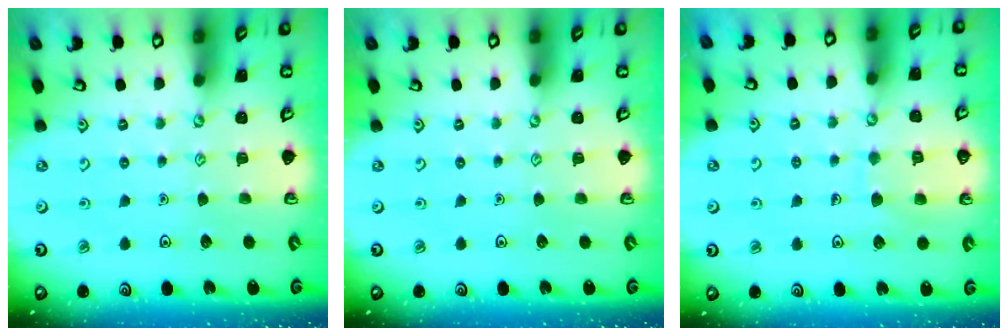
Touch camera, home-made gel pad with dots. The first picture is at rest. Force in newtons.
{"total": 0.0}
{"total": 7.0, "press": 7.0, "slide": 0.5}